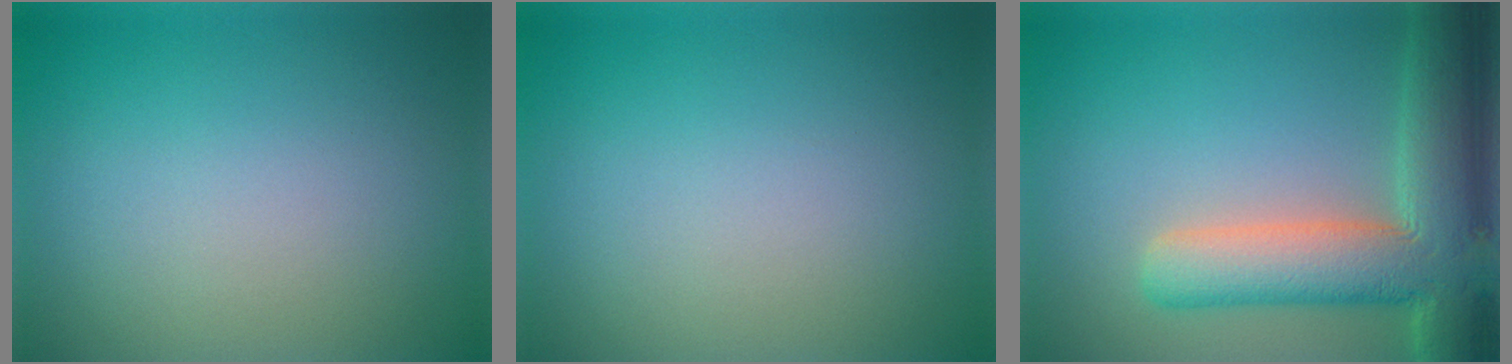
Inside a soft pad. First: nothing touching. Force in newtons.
{"total": 0.0}
{"total": 9.7, "press": 9.6, "slide": 1.2}